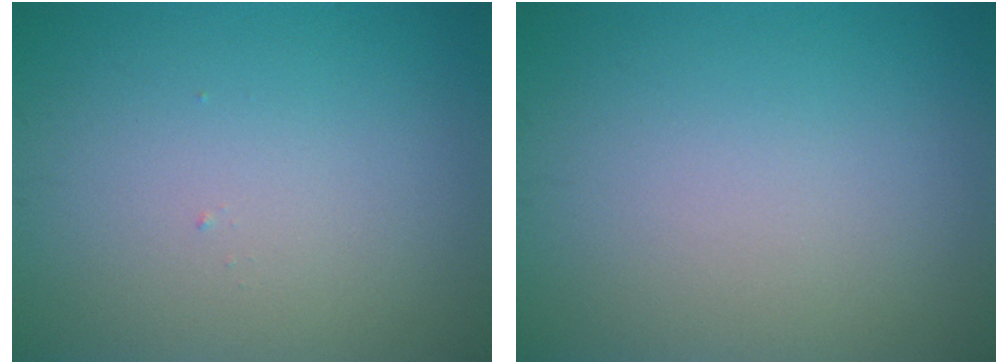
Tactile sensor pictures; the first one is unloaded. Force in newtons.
{"total": 0.0}